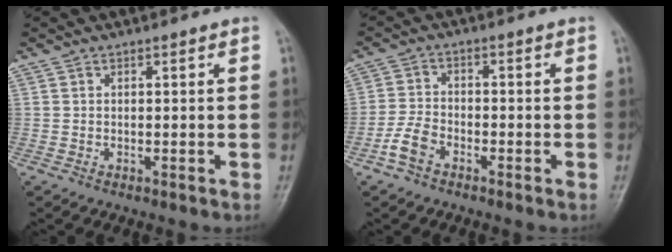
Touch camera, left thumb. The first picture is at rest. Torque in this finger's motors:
{"motor_torque": [0.09, 0.46, 0.15, -0.02, 0.01]}